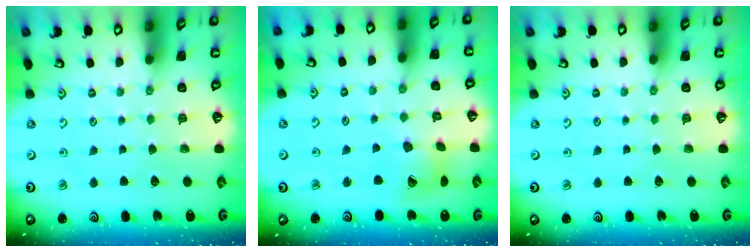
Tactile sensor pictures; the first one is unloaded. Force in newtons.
{"total": 12.7, "press": 12.6, "slide": 1.4}
{"total": 0.0}